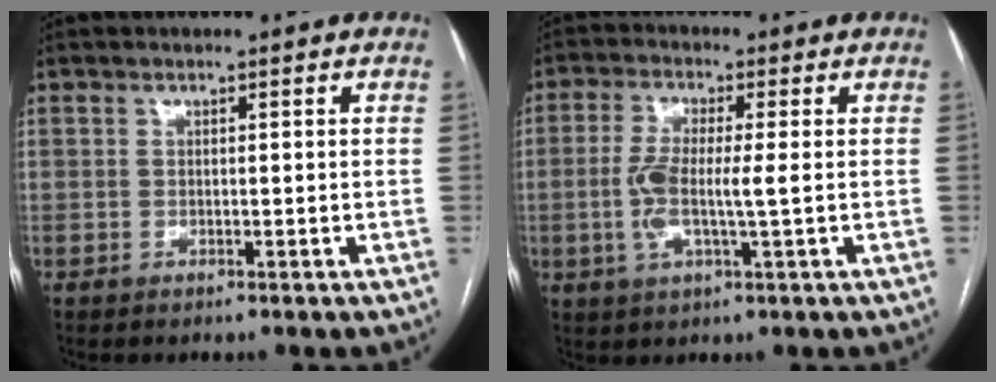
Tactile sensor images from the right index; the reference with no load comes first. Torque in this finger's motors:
{"motor_torque": [0.93, -0.14, 0.57, 0.17]}